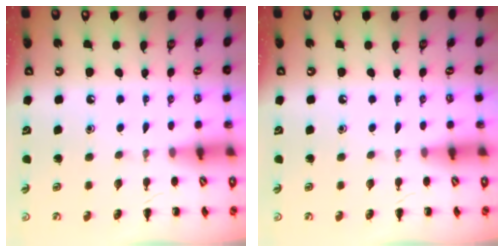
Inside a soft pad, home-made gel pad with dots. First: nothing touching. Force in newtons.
{"total": 0.0}